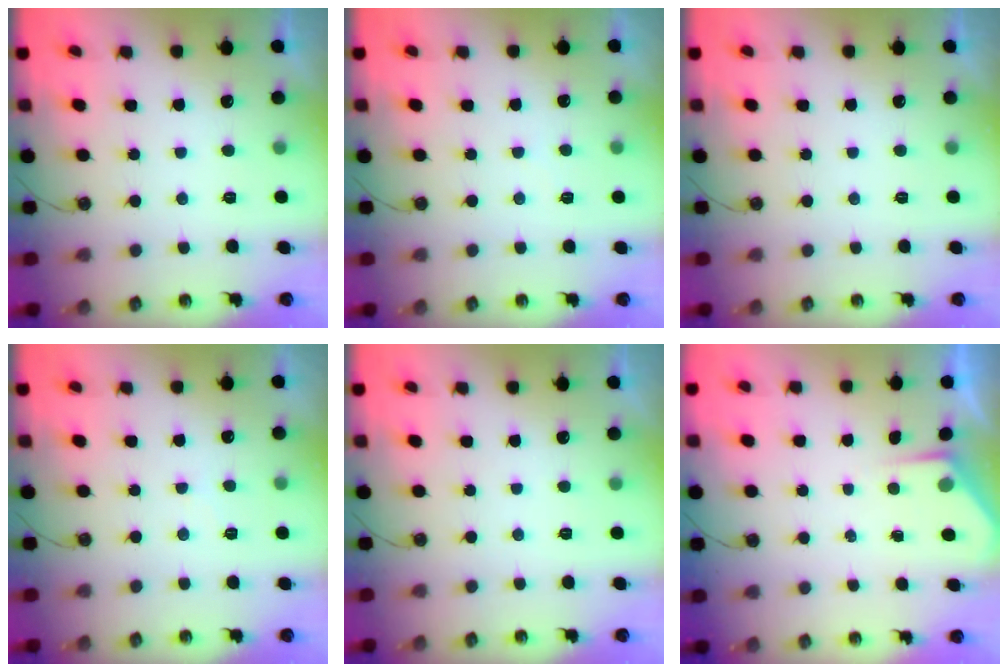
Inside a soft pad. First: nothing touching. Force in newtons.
{"total": 2.0, "press": 2.0, "slide": 0.3}
{"total": 0.0}
{"total": 4.2, "press": 4.1, "slide": 0.7}
{"total": 0.0}
{"total": 2.5, "press": 2.5, "slide": 0.4}